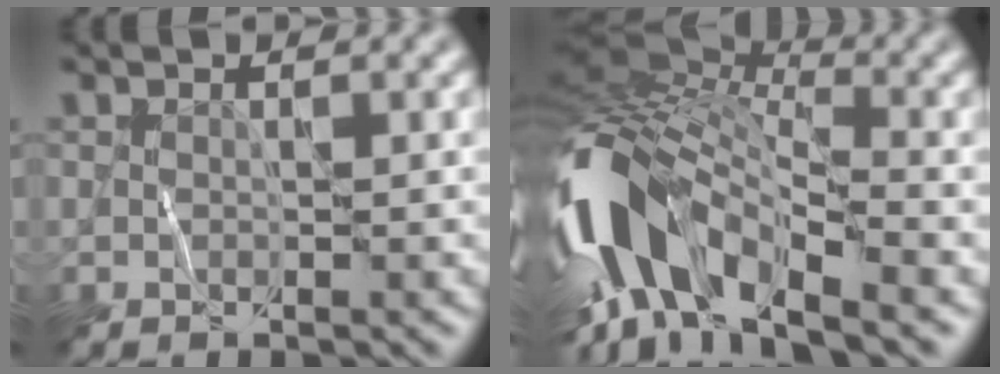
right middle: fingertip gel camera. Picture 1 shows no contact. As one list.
[{"total": 13.3, "force": [-5.2, 5.7, 10.8], "torque": [-0.221, 0.008, -0.104]}]